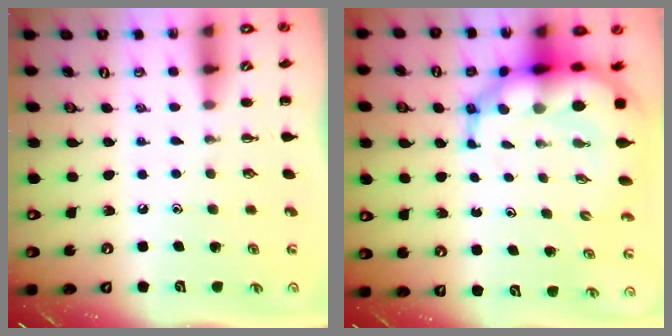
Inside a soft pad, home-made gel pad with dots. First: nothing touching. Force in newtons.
{"total": 12.7, "press": 12.2, "slide": 3.7}